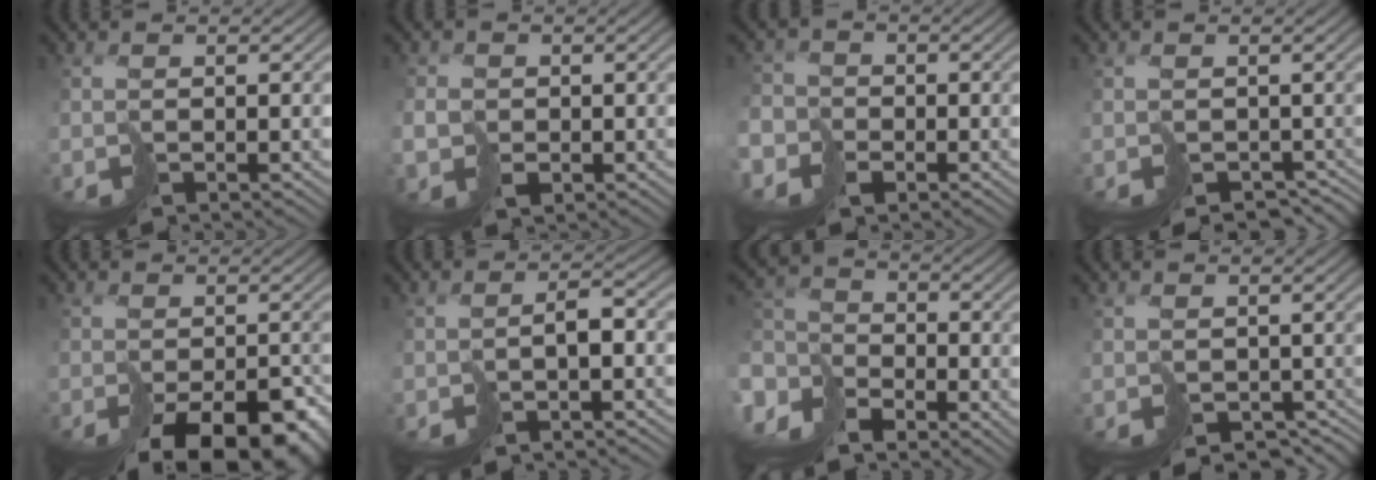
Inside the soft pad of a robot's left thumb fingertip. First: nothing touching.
{"total": 1.9, "force": [-0.1, 1.7, 0.8], "torque": [-0.017, 0.000, -0.004]}
{"total": 6.0, "force": [-3.3, 4.7, 1.4], "torque": [-0.042, -0.020, -0.084]}
{"total": 2.5, "force": [-1.0, 2.1, 0.9], "torque": [-0.008, -0.016, -0.003]}
{"total": 13.4, "force": [-8.7, 7.1, 7.5], "torque": [-0.092, -0.042, -0.073]}
{"total": 2.5, "force": [-1.6, 0.7, 1.7], "torque": [-0.025, 0.001, -0.030]}
{"total": 7.9, "force": [-4.6, 4.9, 4.2], "torque": [-0.122, -0.029, -0.095]}
{"total": 2.7, "force": [-0.8, 2.3, 1.1], "torque": [-0.012, -0.021, 0.001]}